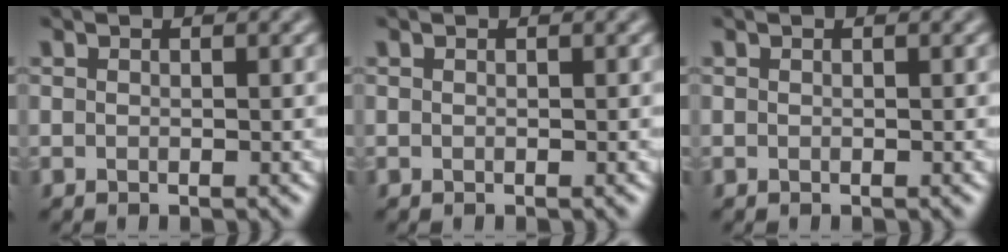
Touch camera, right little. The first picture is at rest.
{"total": 0.0}
{"total": 0.0}